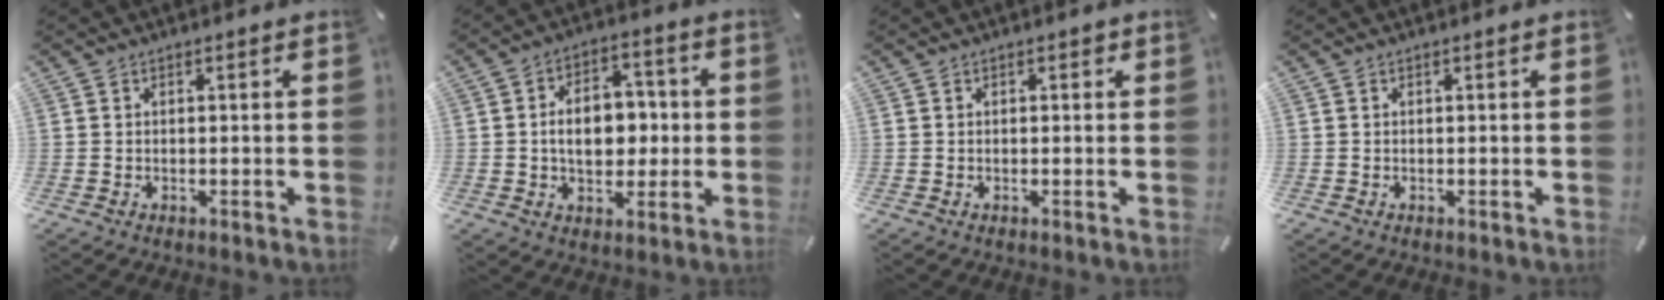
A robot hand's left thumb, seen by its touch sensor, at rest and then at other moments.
{"total": 11.1, "force": [-0.3, 7.8, 7.9], "torque": [-0.120, 0.004, -0.008]}
{"total": 0.8, "force": [0.1, 0.6, 0.5], "torque": [-0.009, 0.005, 0.000]}
{"total": 0.0}